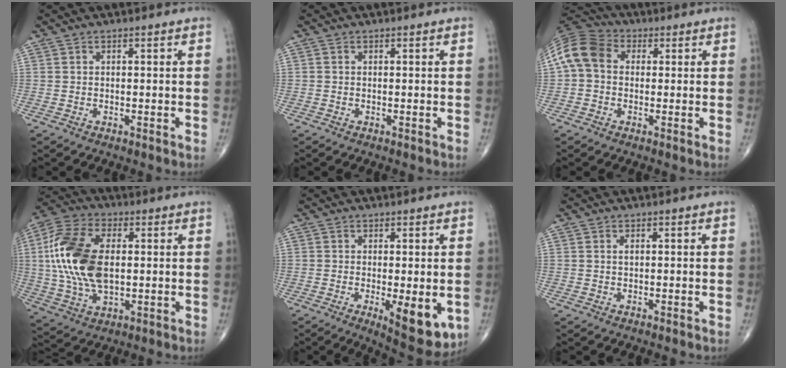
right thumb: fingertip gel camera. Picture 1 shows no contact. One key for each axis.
{"total": 0.0}
{"total": 9.7, "fx": 1.0, "fy": 7.6, "fz": 6.0, "tx": -0.115, "ty": 0.031, "tz": 0.005}
{"total": 18.5, "fx": 1.6, "fy": 10.5, "fz": 15.1, "tx": -0.320, "ty": 0.002, "tz": 0.029}
{"total": 9.4, "fx": -2.2, "fy": 3.3, "fz": 8.5, "tx": -0.112, "ty": -0.022, "tz": -0.025}
{"total": 0.7, "fx": 0.2, "fy": 0.4, "fz": 0.5, "tx": -0.011, "ty": 0.003, "tz": 0.005}